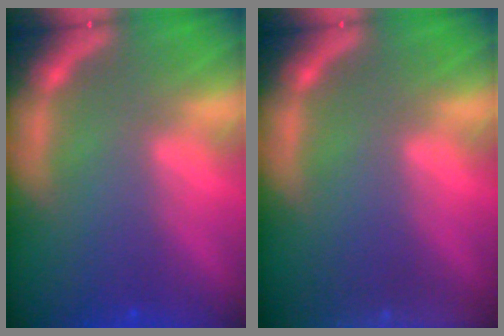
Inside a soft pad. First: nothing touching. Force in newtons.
{"total": 7.9}